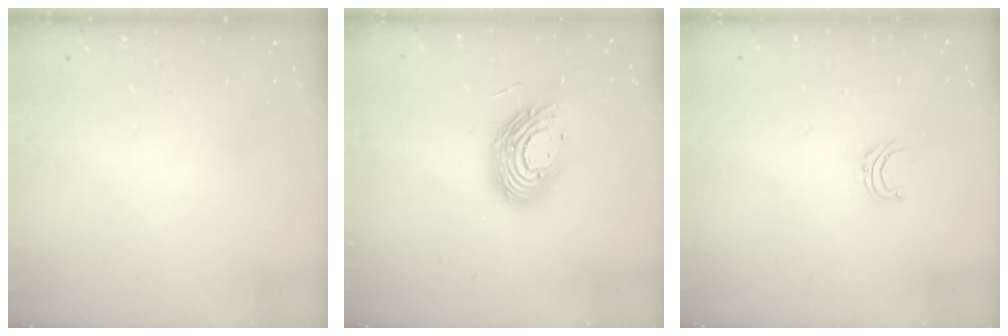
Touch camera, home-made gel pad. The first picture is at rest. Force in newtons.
{"total": 13.7, "press": 13.7, "slide": 0.5}
{"total": 3.7, "press": 3.7, "slide": 0.3}